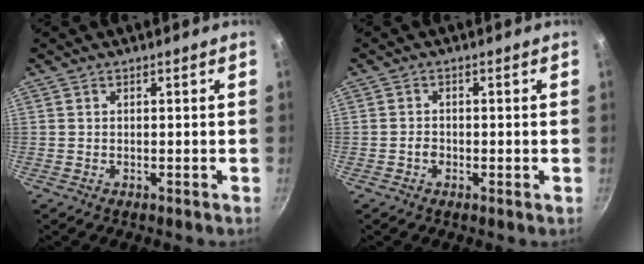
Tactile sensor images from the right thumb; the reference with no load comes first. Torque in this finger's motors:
{"motor_torque": [0.21, 0.01, 0.23, -0.02, 0.06]}